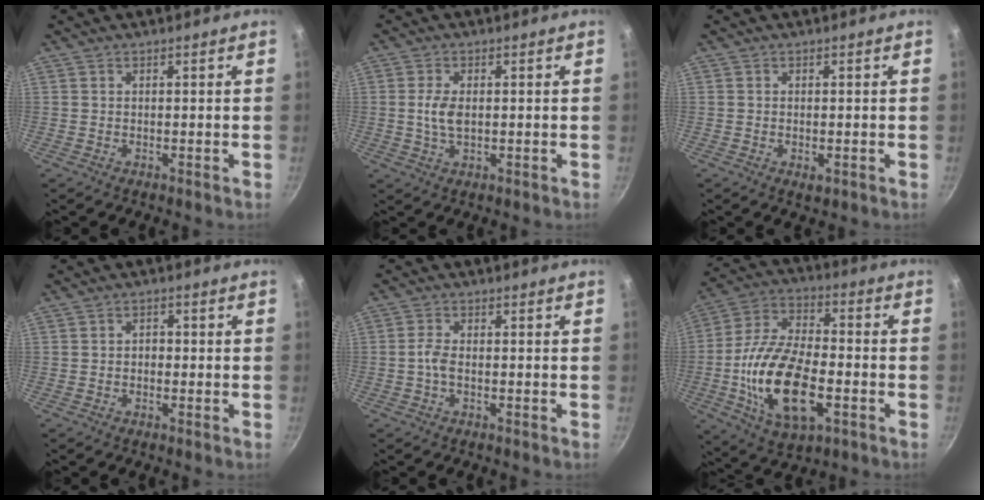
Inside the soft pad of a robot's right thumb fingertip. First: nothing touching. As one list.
[{"total": 4.2, "force": [0.2, 2.3, 3.5], "torque": [-0.069, 0.001, 0.002]}, {"total": 1.8, "force": [-0.5, 1.0, 1.5], "torque": [-0.023, -0.004, -0.007]}, {"total": 1.8, "force": [-0.4, 1.4, 1.1], "torque": [-0.012, 0.007, -0.008]}, {"total": 2.6, "force": [-0.6, 1.2, 2.2], "torque": [-0.051, 0.010, -0.019]}, {"total": 20.5, "force": [-4.9, 10.3, 17.0], "torque": [-0.315, 0.022, -0.093]}]